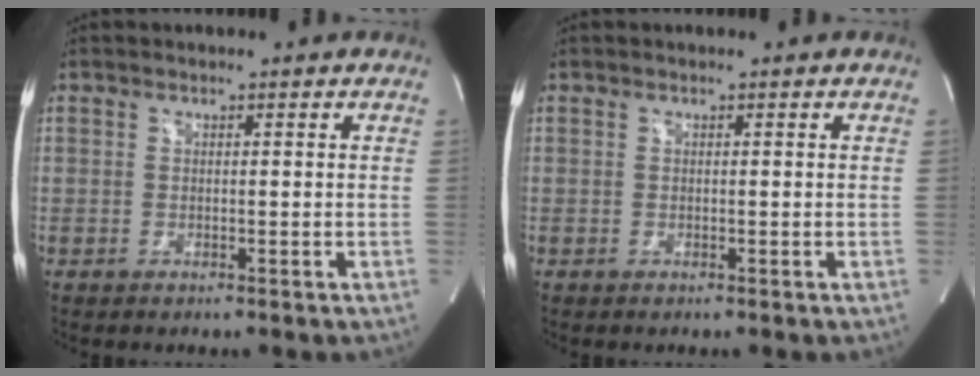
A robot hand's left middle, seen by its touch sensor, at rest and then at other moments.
{"total": 0.0}